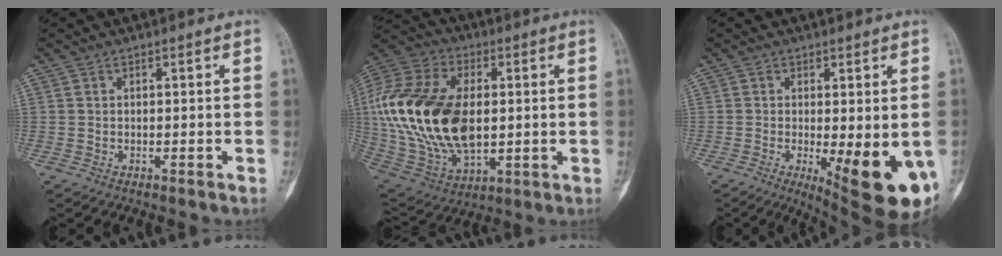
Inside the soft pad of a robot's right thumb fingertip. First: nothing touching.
{"total": 26.7, "force": [1.4, 16.0, 21.4], "torque": [-0.438, -0.007, 0.033]}
{"total": 13.8, "force": [-3.9, 4.3, 12.5], "torque": [-0.133, -0.019, -0.038]}